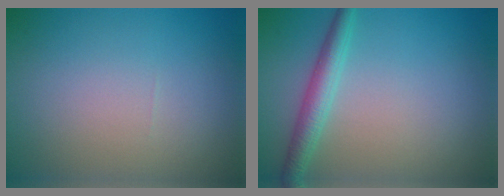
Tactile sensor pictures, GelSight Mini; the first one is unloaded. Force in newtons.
{"total": 2.7, "press": 2.7, "slide": 0.1}